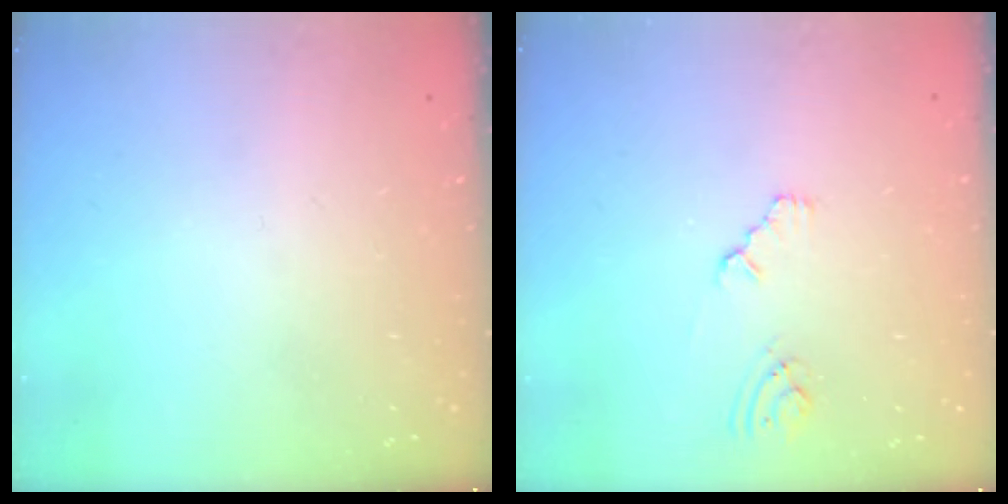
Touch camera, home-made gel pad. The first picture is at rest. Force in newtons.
{"total": 2.1, "press": 2.1, "slide": 0.4}